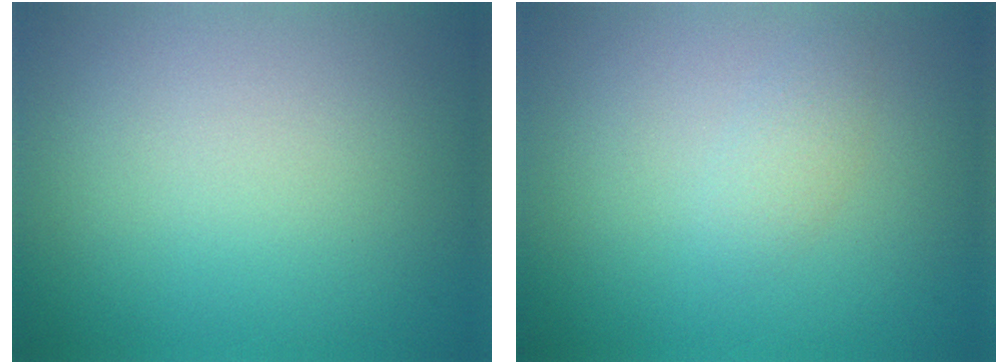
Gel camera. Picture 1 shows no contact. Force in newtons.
{"total": 1.2, "press": 1.2, "slide": 0.1}